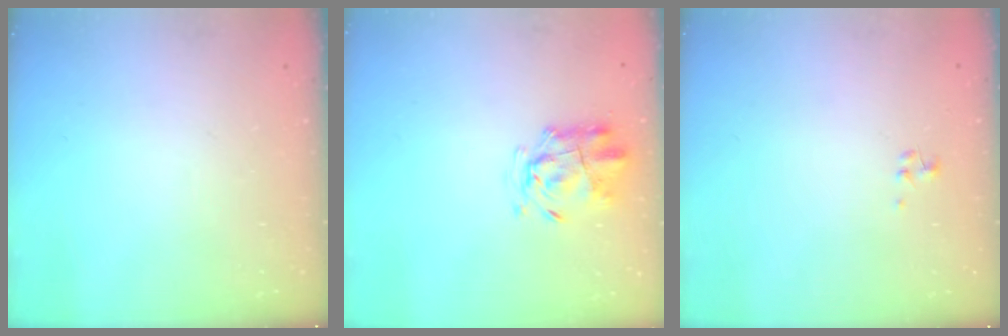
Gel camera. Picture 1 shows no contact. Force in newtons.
{"total": 3.4, "press": 3.1, "slide": 1.4}
{"total": 0.9, "press": 0.8, "slide": 0.4}